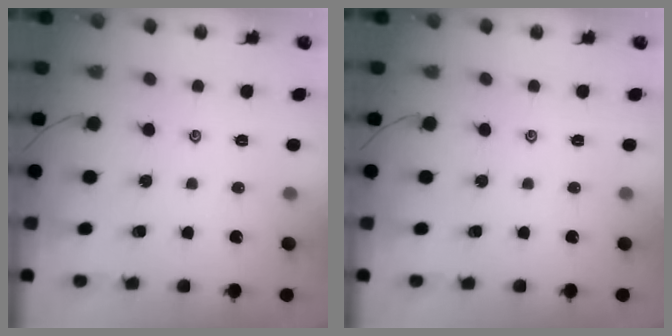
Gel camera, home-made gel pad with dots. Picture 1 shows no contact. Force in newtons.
{"total": 0.0}